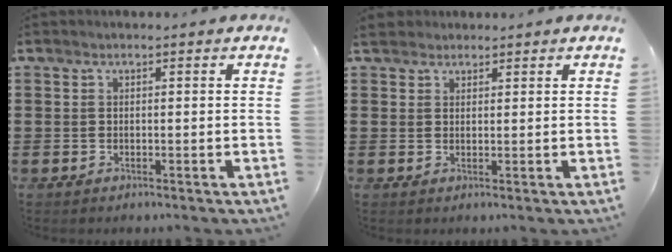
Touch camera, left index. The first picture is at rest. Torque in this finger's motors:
{"motor_torque": [0.40, -0.53, 0.04, 0.03]}